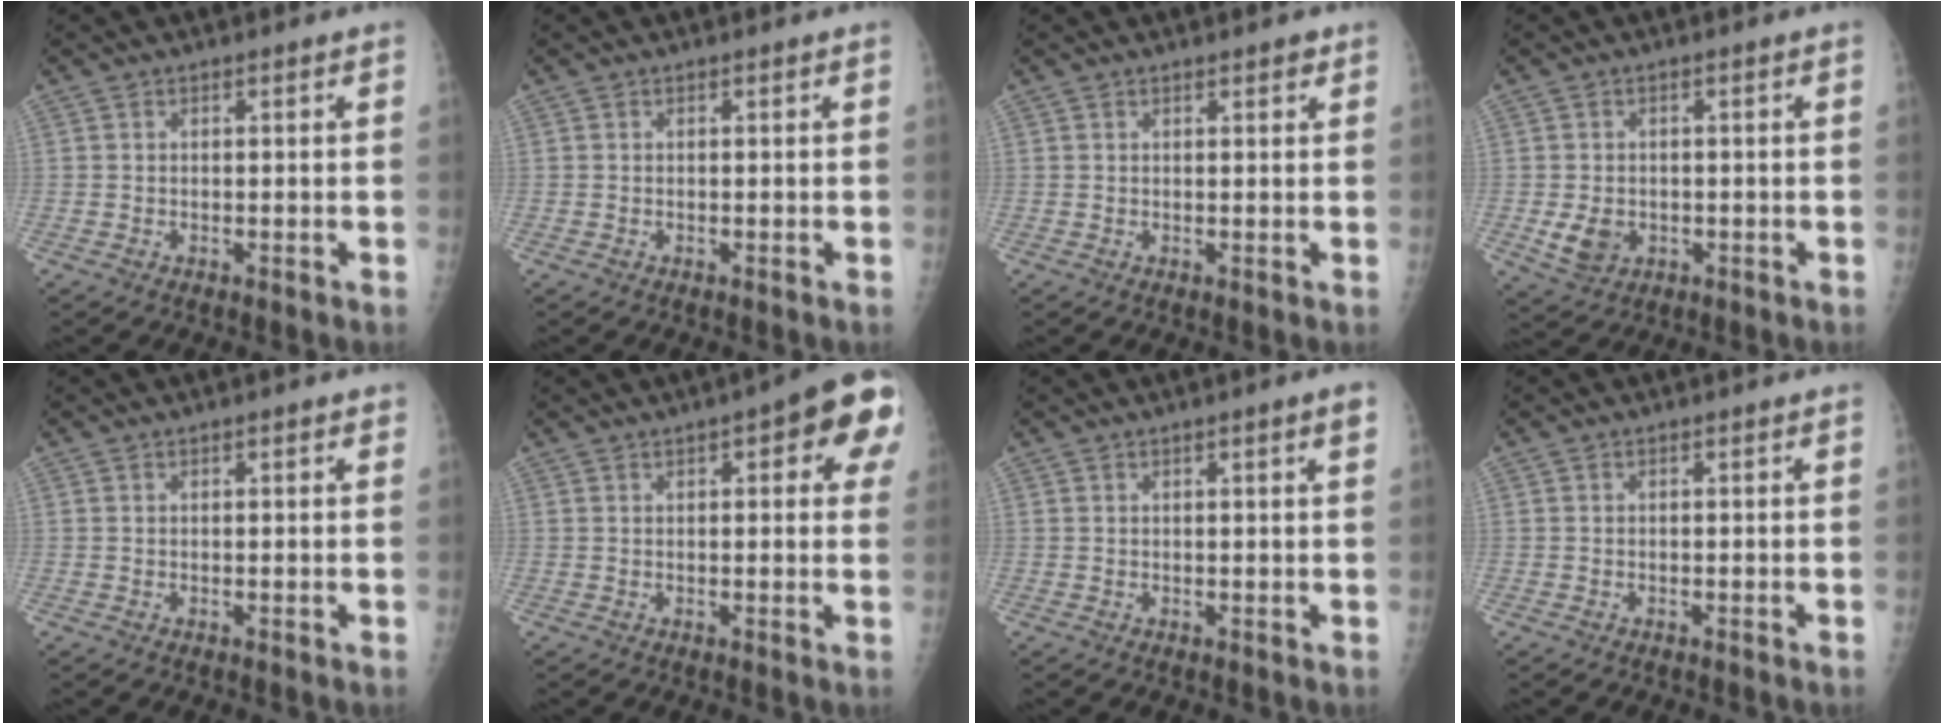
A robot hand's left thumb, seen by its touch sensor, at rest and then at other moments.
{"total": 0.0}
{"total": 1.5, "force": [1.0, 0.5, 0.9], "torque": [-0.009, -0.003, 0.012]}
{"total": 4.7, "force": [-1.0, 3.7, 2.7], "torque": [-0.040, 0.002, -0.008]}
{"total": 1.5, "force": [0.8, 0.4, 1.2], "torque": [-0.018, 0.000, 0.009]}
{"total": 12.3, "force": [4.8, 4.1, 10.6], "torque": [-0.099, 0.000, 0.046]}
{"total": 2.8, "force": [1.3, 0.1, 2.5], "torque": [-0.035, -0.003, 0.019]}
{"total": 0.0}